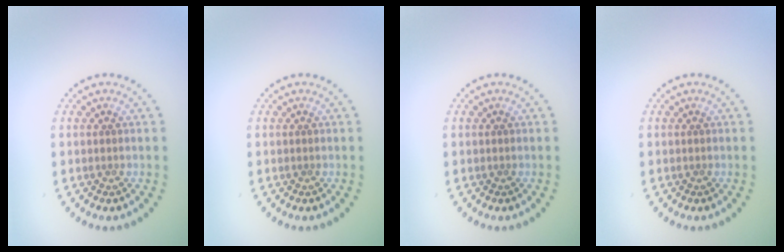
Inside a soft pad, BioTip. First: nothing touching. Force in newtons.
{"total": 0.0}
{"total": 0.0}
{"total": 0.0}